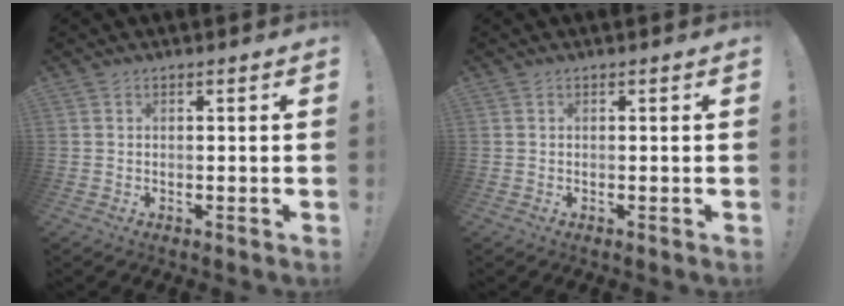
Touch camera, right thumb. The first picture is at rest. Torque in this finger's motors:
{"motor_torque": [0.00, 0.00, -0.08, 0.08, 0.00]}